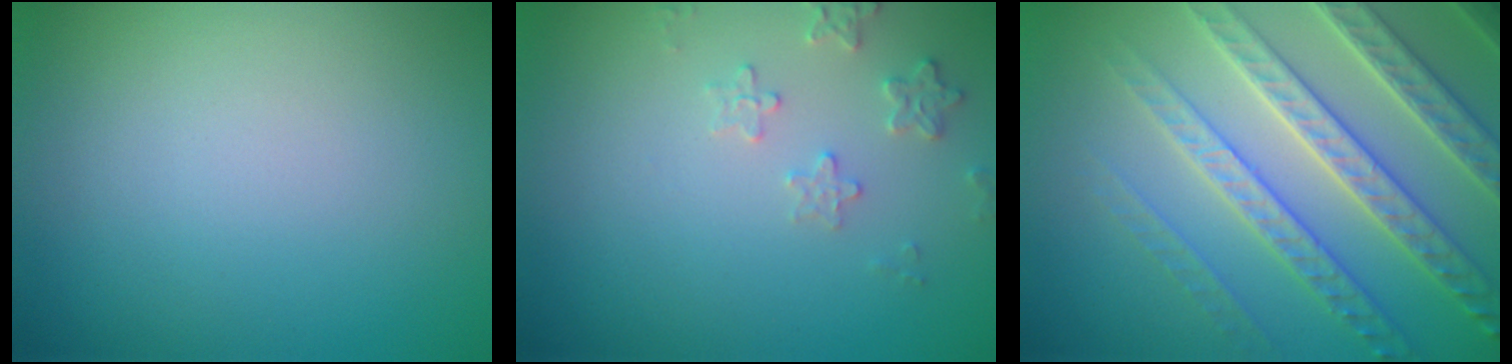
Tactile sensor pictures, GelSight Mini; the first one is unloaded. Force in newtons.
{"total": 1.9, "press": 1.8, "slide": 0.2}
{"total": 7.0, "press": 6.8, "slide": 1.7}